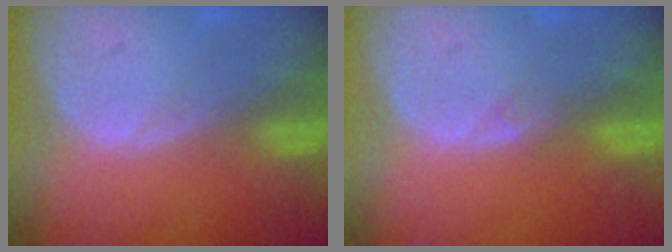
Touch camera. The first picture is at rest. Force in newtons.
{"total": 0.8, "press": 0.8, "slide": 0.0}